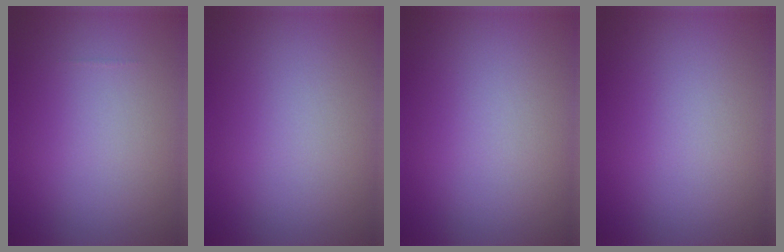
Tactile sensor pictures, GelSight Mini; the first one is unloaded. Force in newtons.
{"total": 0.0}
{"total": 0.0}
{"total": 0.0}